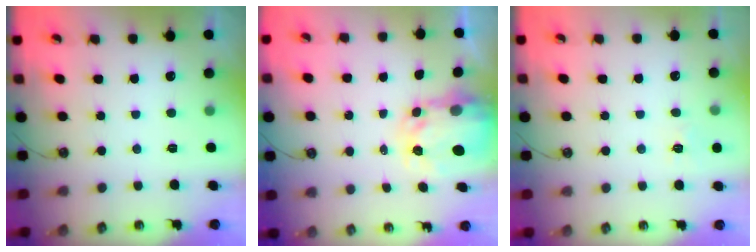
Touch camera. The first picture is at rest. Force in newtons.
{"total": 5.0, "press": 5.0, "slide": 0.4}
{"total": 6.5, "press": 6.5, "slide": 0.6}